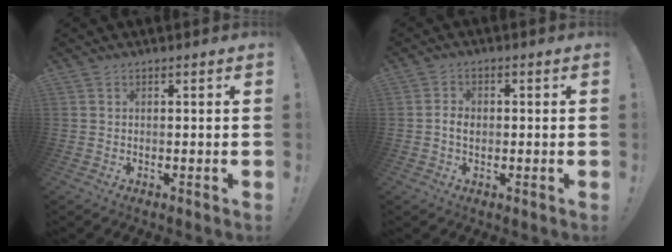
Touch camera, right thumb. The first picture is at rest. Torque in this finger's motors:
{"motor_torque": [0.06, -0.13, 0.05, 0.20, 0.00]}